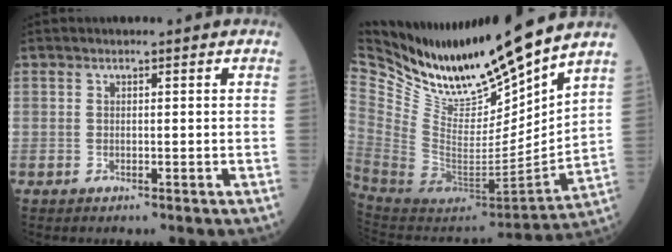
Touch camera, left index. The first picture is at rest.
{"total": 17.3, "force": [15.7, 1.4, 7.2], "torque": [-0.141, -0.047, 0.299]}